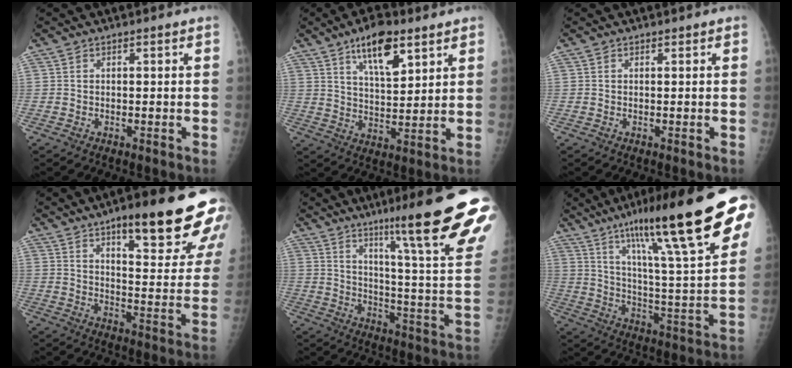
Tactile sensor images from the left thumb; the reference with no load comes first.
{"total": 11.0, "force": [6.4, 4.3, 7.8], "torque": [-0.110, -0.034, 0.110]}
{"total": 0.0}
{"total": 20.6, "force": [12.7, 5.1, 15.4], "torque": [-0.171, -0.061, 0.176]}
{"total": 24.8, "force": [16.1, 1.2, 18.8], "torque": [-0.237, -0.088, 0.229]}
{"total": 28.3, "force": [16.8, 4.1, 22.4], "torque": [-0.330, -0.045, 0.265]}